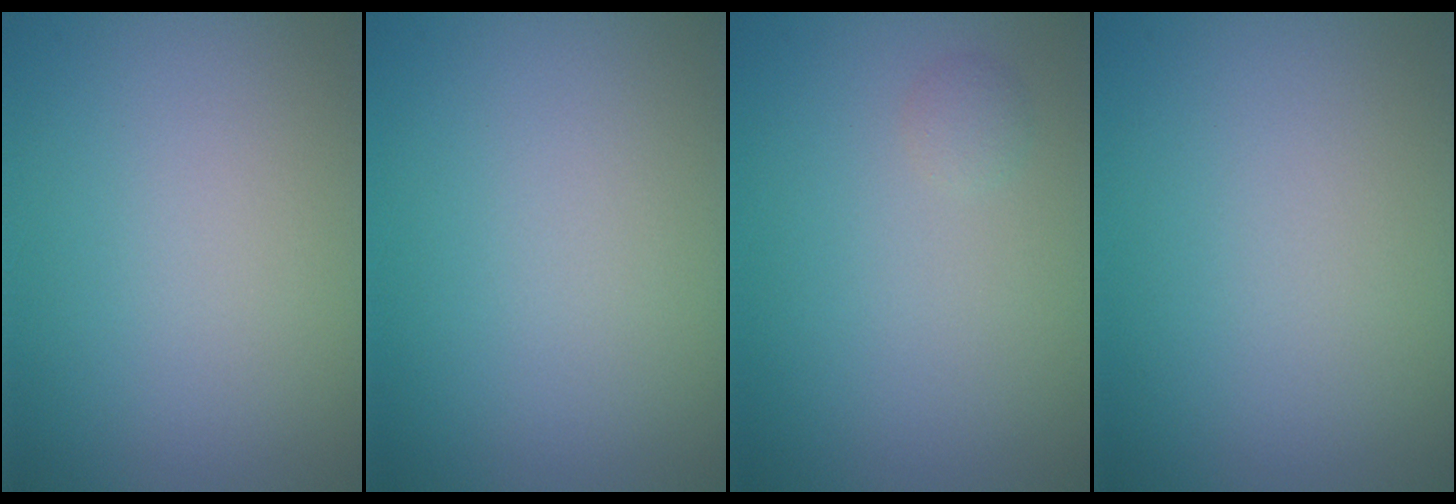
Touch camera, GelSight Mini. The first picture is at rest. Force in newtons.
{"total": 0.0}
{"total": 0.7, "press": 0.7, "slide": 0.0}
{"total": 0.0}